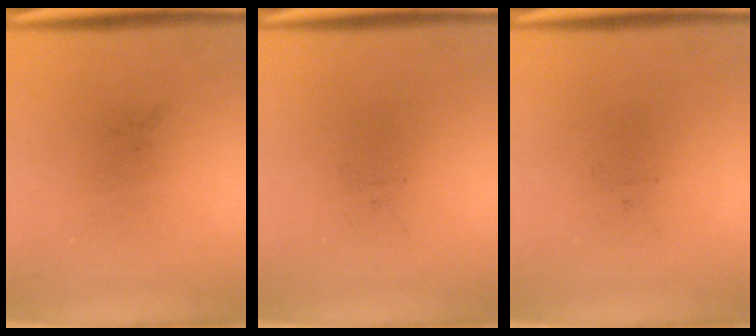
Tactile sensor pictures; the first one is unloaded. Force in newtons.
{"total": 0.0}
{"total": 0.0}